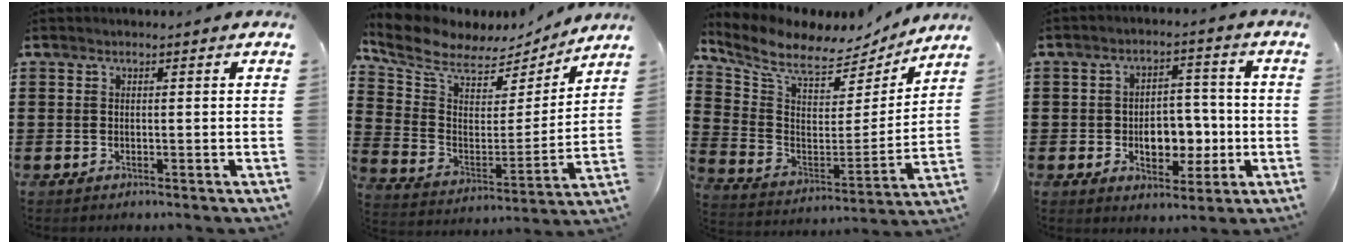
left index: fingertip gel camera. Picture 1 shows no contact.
{"total": 7.8, "force": [6.5, 3.2, 2.7], "torque": [-0.093, -0.041, 0.113]}
{"total": 7.8, "force": [6.9, 2.3, 2.8], "torque": [-0.094, -0.053, 0.117]}
{"total": 7.4, "force": [-1.5, 4.9, 5.3], "torque": [-0.074, 0.005, -0.029]}